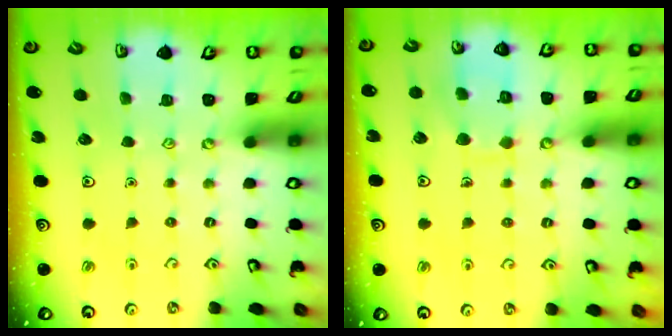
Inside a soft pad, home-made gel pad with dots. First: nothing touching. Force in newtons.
{"total": 8.3, "press": 8.3, "slide": 0.4}